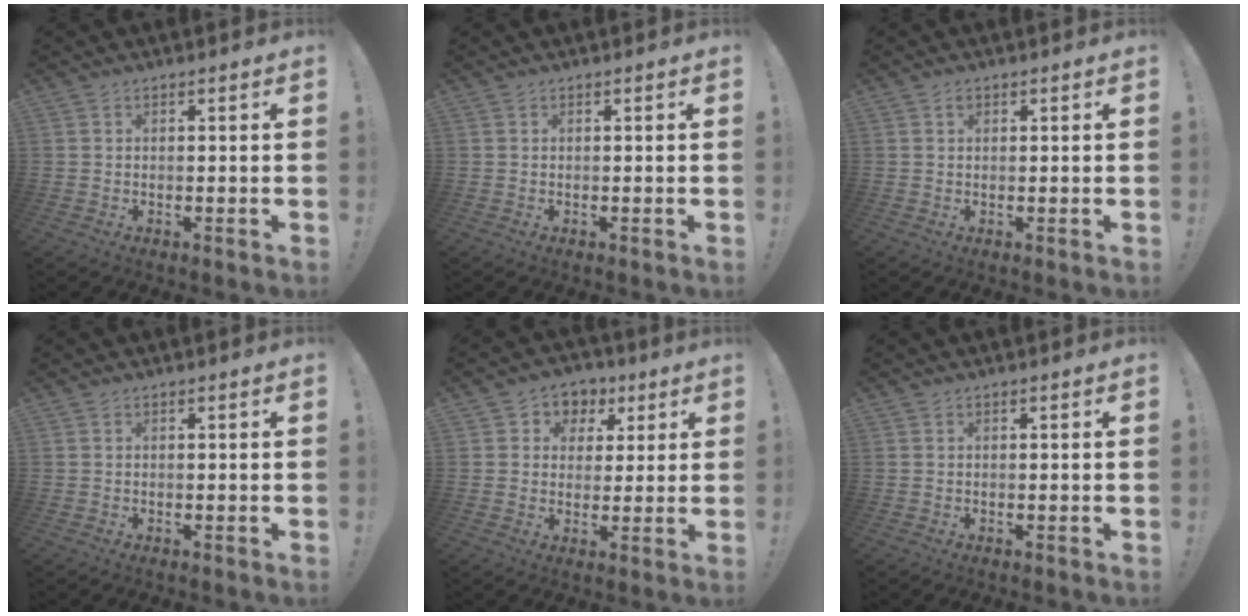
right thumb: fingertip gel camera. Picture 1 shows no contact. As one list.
[{"total": 0.0}, {"total": 0.6, "force": [0.4, 0.4, 0.2], "torque": [0.001, -0.001, 0.005]}, {"total": 0.0}, {"total": 6.1, "force": [1.4, 5.8, 1.2], "torque": [-0.009, -0.009, 0.029]}, {"total": 0.0}]